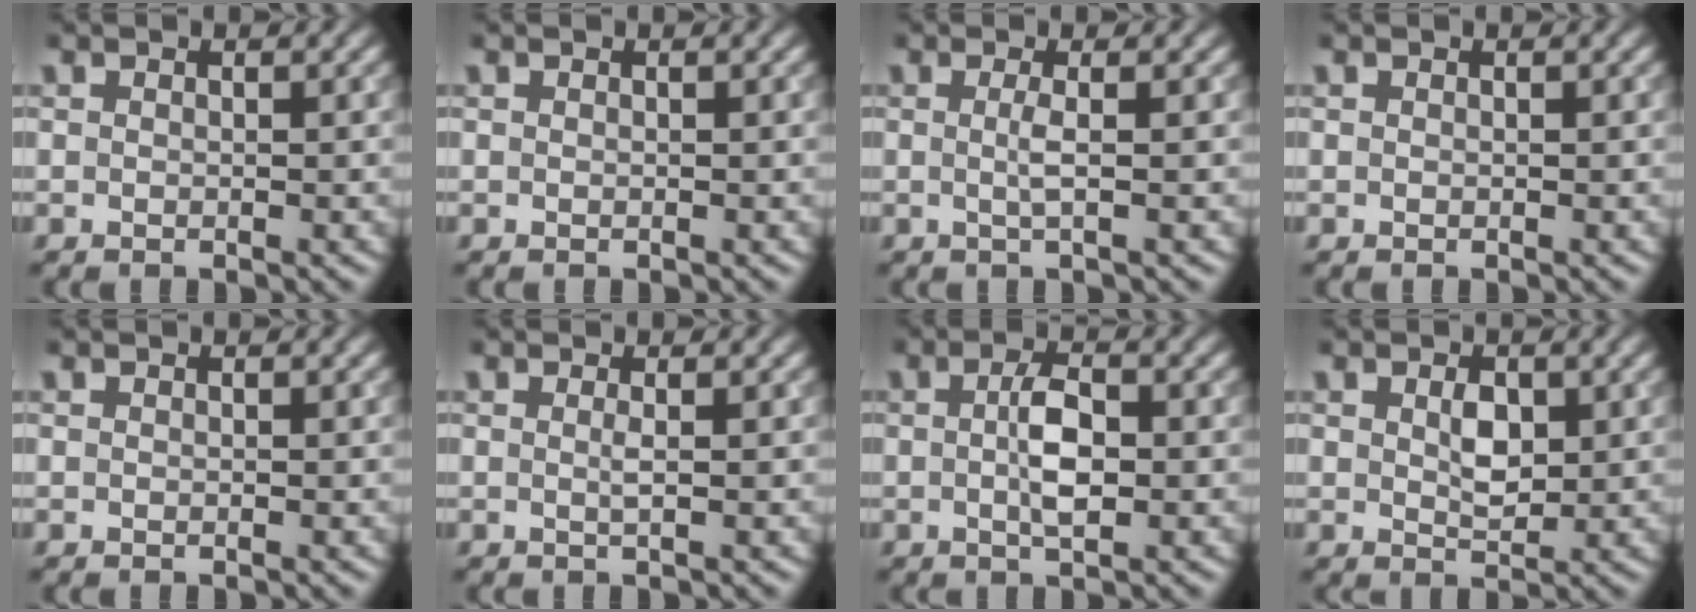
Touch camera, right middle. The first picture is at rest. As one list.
[{"total": 0.0}, {"total": 1.5, "force": [0.0, 0.2, 1.5], "torque": [-0.029, -0.001, -0.004]}, {"total": 0.0}, {"total": 0.0}, {"total": 0.9, "force": [0.0, 0.1, 0.9], "torque": [-0.015, 0.001, -0.002]}, {"total": 3.1, "force": [-0.1, 1.1, 2.9], "torque": [-0.058, 0.001, -0.003]}, {"total": 2.1, "force": [0.5, 1.2, 1.7], "torque": [-0.032, -0.003, 0.012]}]